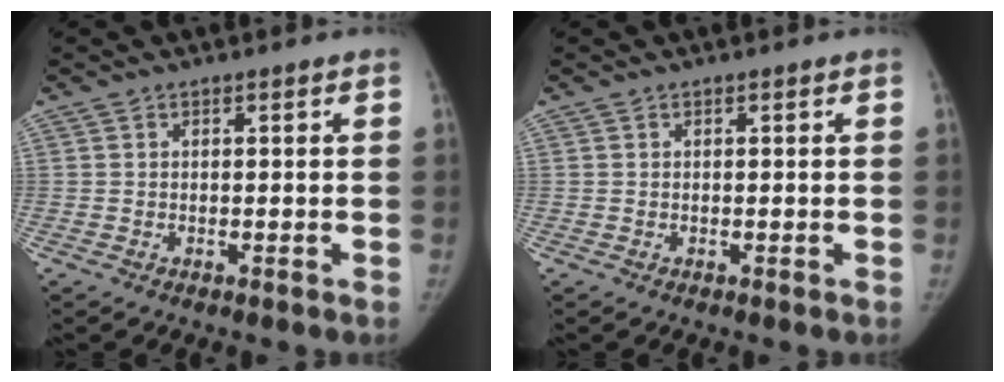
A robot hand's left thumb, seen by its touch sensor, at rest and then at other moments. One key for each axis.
{"total": 0.0}